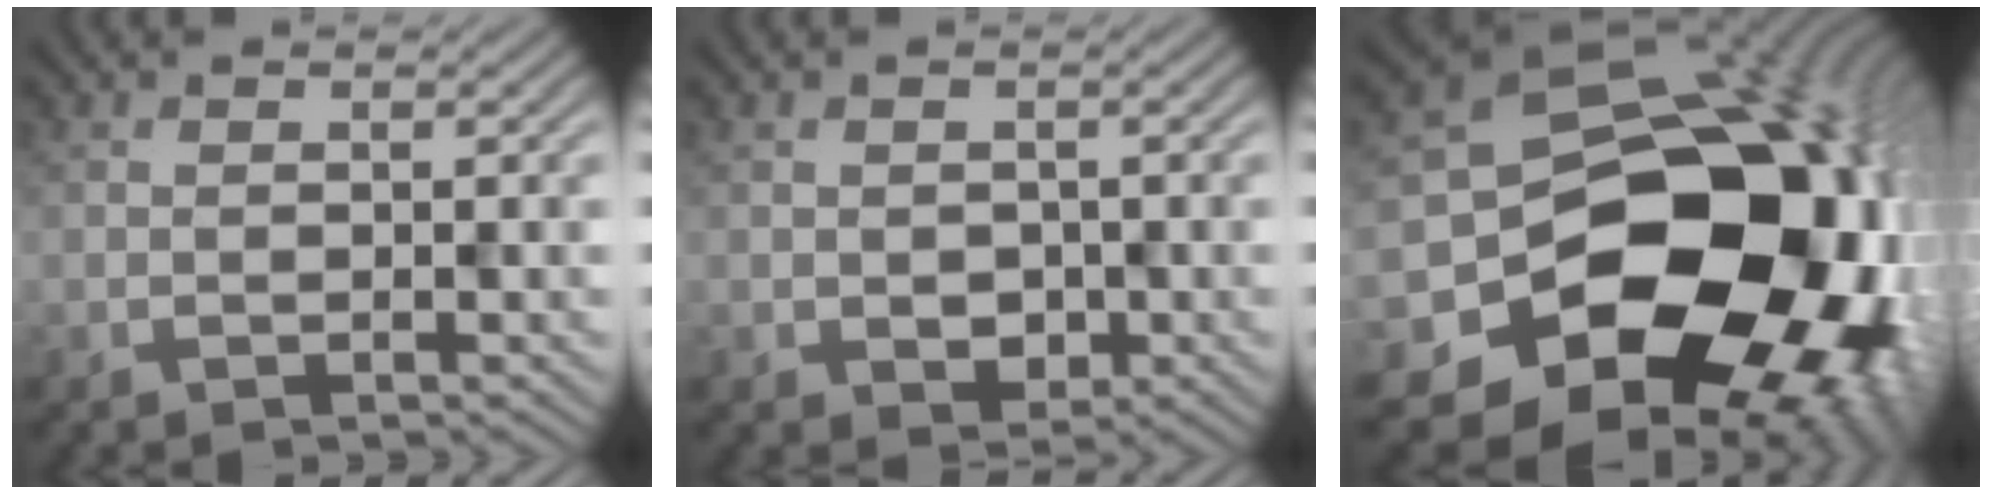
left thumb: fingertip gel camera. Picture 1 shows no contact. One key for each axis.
{"total": 2.0, "fx": -0.1, "fy": 1.7, "fz": 1.0, "tx": -0.023, "ty": -0.010, "tz": 0.001}
{"total": 20.3, "fx": -4.3, "fy": 16.2, "fz": 11.4, "tx": -0.194, "ty": -0.043, "tz": -0.052}